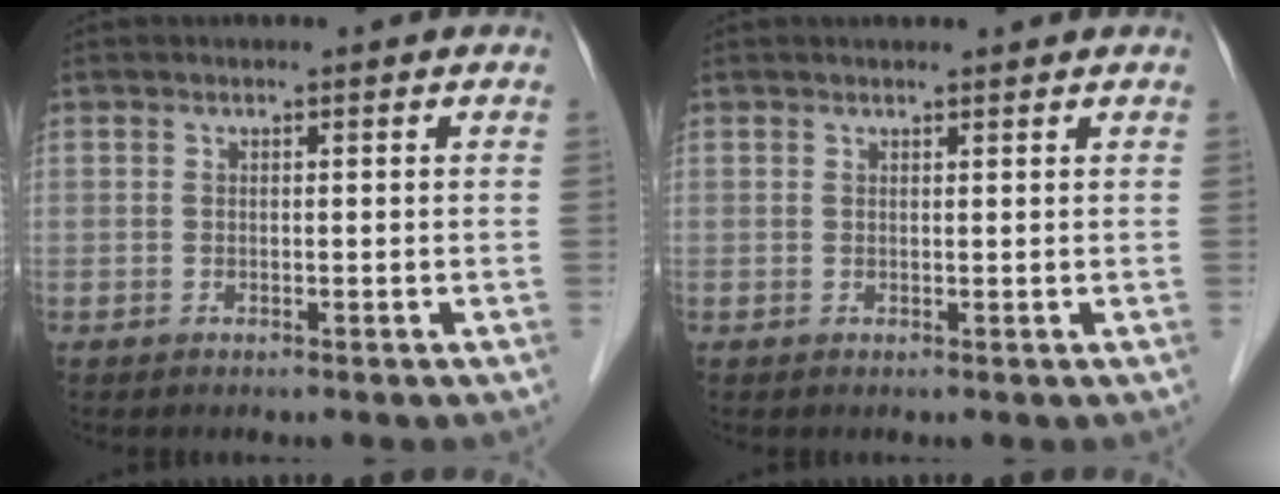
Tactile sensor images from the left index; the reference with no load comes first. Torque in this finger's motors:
{"motor_torque": [0.13, -0.09, 0.00, -0.01]}